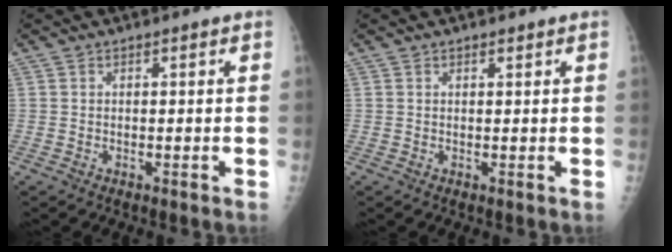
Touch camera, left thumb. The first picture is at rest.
{"total": 0.6, "force": [0.5, 0.2, 0.3], "torque": [-0.007, -0.004, 0.008]}